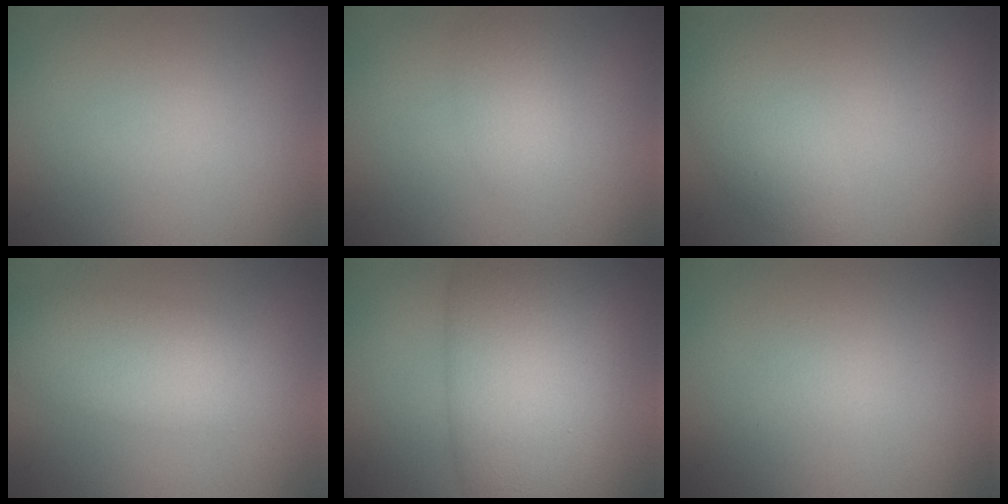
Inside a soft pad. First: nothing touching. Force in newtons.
{"total": 1.9, "press": 1.9, "slide": 0.1}
{"total": 2.8, "press": 2.8, "slide": 0.1}
{"total": 5.0, "press": 5.0, "slide": 0.1}
{"total": 11.4, "press": 11.4, "slide": 0.2}
{"total": 0.5, "press": 0.5, "slide": 0.0}